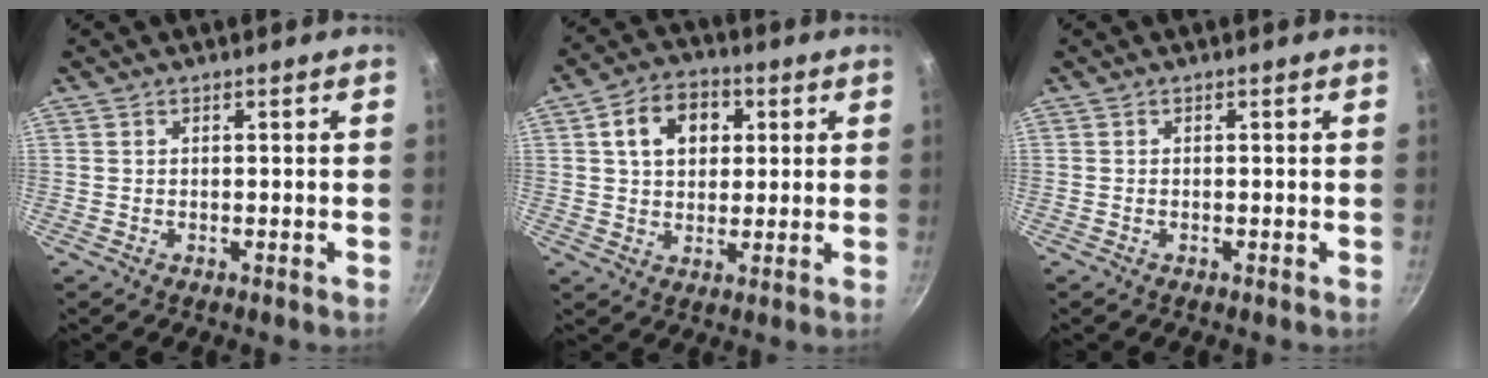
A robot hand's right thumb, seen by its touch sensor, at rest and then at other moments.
{"total": 10.2, "force": [3.0, 7.6, 6.1], "torque": [-0.077, 0.010, 0.040]}
{"total": 0.0}